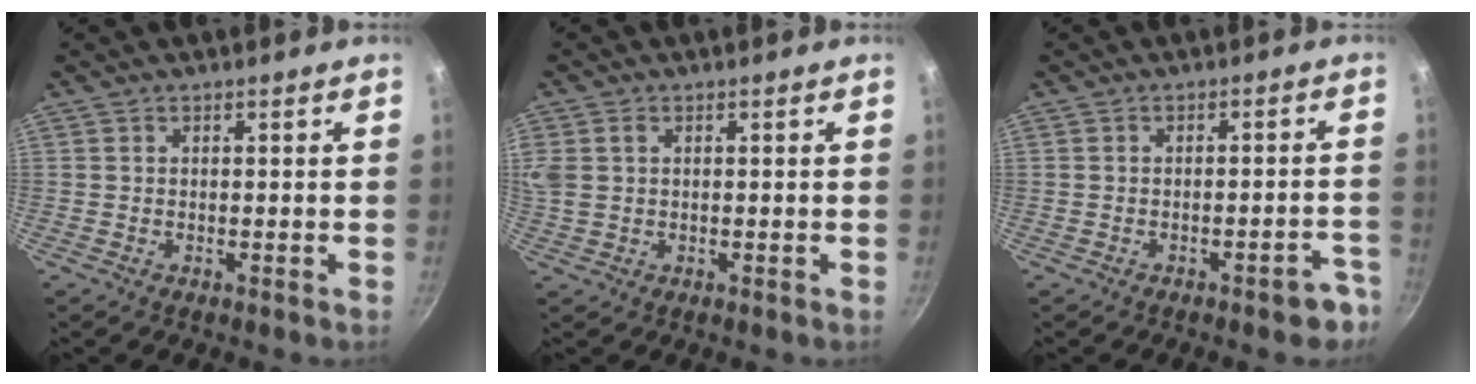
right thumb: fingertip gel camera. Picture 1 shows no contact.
{"total": 5.7, "force": [1.5, 4.2, 3.5], "torque": [-0.075, 0.008, 0.031]}
{"total": 5.4, "force": [-3.5, 2.0, 3.7], "torque": [-0.019, 0.039, -0.028]}